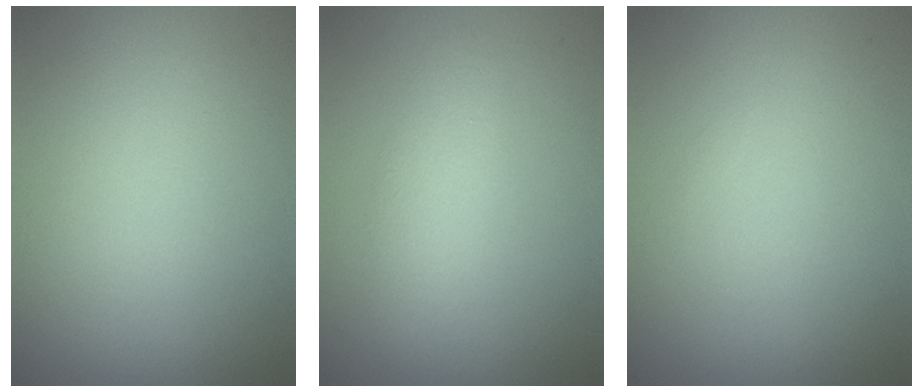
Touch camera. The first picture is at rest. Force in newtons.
{"total": 2.6, "press": 2.6, "slide": 0.1}
{"total": 0.0}